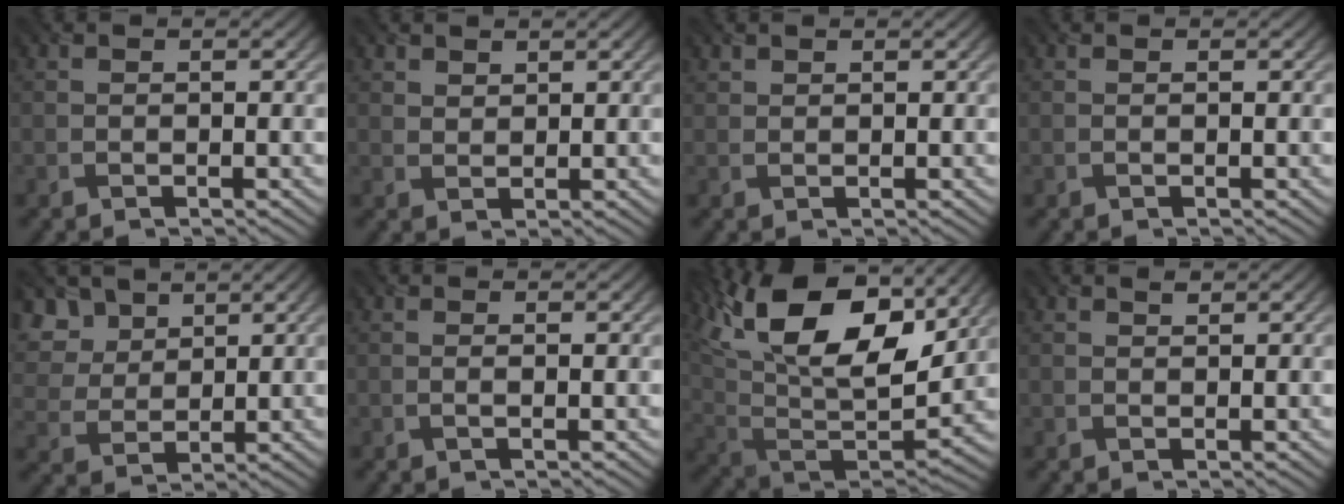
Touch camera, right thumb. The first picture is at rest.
{"total": 1.7, "force": [1.4, 0.9, 0.5], "torque": [-0.012, -0.001, 0.032]}
{"total": 0.9, "force": [0.8, 0.4, 0.0], "torque": [0.000, 0.000, 0.021]}
{"total": 0.0}
{"total": 7.2, "force": [4.4, 4.7, 3.3], "torque": [-0.121, 0.009, 0.088]}
{"total": 0.7, "force": [-0.1, 0.0, 0.7], "torque": [-0.014, 0.000, -0.003]}
{"total": 19.3, "force": [10.3, 9.3, 13.4], "torque": [-0.269, 0.041, 0.157]}
{"total": 0.5, "force": [0.4, 0.2, 0.3], "torque": [-0.005, -0.002, 0.008]}